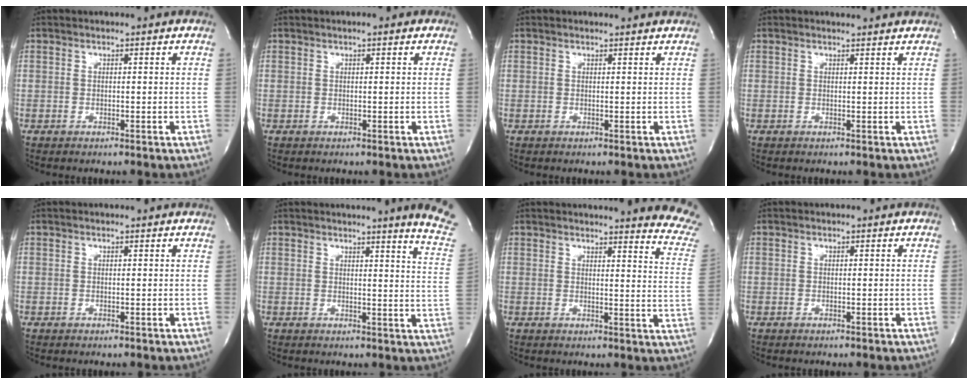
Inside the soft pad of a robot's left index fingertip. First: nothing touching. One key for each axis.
{"total": 1.0, "fx": 0.5, "fy": 0.3, "fz": 0.8, "tx": -0.016, "ty": 0.002, "tz": 0.003}
{"total": 1.7, "fx": 1.7, "fy": 0.0, "fz": 0.2, "tx": -0.011, "ty": -0.001, "tz": 0.016}
{"total": 2.1, "fx": 2.1, "fy": -0.1, "fz": 0.4, "tx": -0.010, "ty": 0.001, "tz": 0.022}
{"total": 0.6, "fx": 0.6, "fy": 0.0, "fz": 0.1, "tx": -0.007, "ty": -0.001, "tz": 0.005}
{"total": 10.4, "fx": 9.5, "fy": -1.4, "fz": 4.2, "tx": -0.041, "ty": -0.089, "tz": 0.080}
{"total": 14.5, "fx": 13.9, "fy": 0.4, "fz": 4.2, "tx": -0.030, "ty": -0.114, "tz": 0.124}
{"total": 0.0}